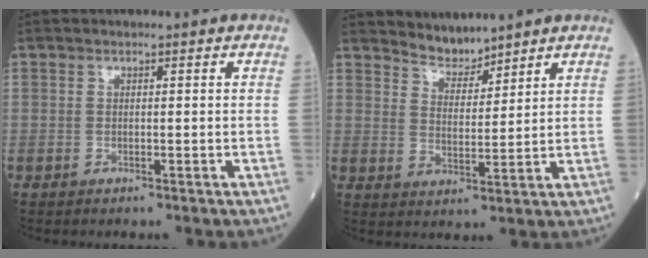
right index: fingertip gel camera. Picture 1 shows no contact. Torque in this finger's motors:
{"motor_torque": [-0.04, 0.16, -0.02, 0.00]}